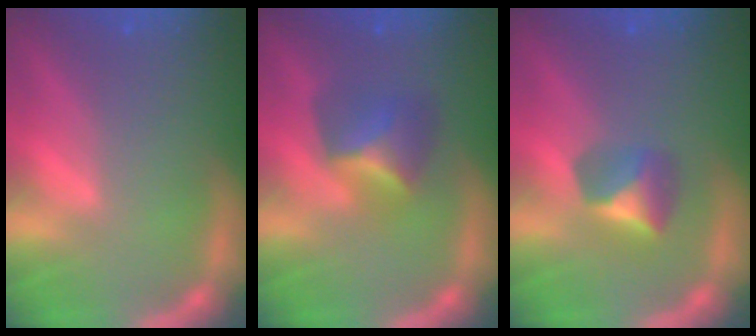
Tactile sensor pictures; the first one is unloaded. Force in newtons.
{"total": 4.0}
{"total": 2.9}